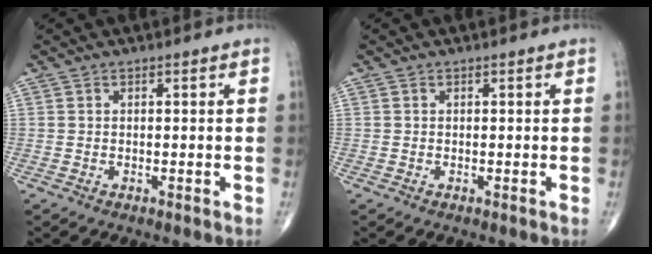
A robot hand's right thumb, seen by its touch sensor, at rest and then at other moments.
{"total": 0.0}